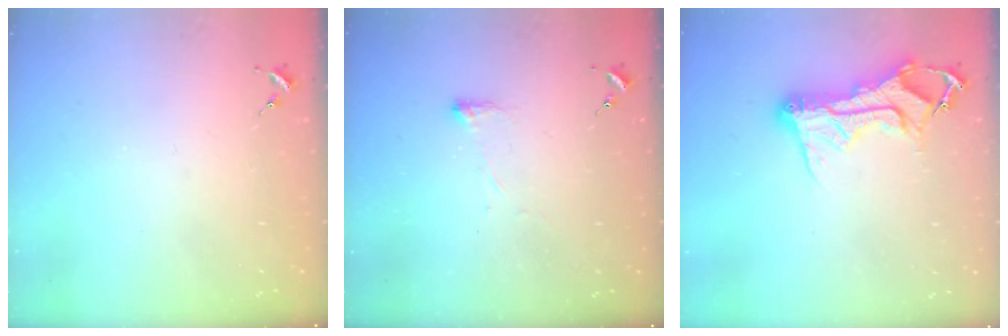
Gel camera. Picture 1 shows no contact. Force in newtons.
{"total": 2.8, "press": 2.7, "slide": 0.8}
{"total": 14.0, "press": 14.0, "slide": 1.4}